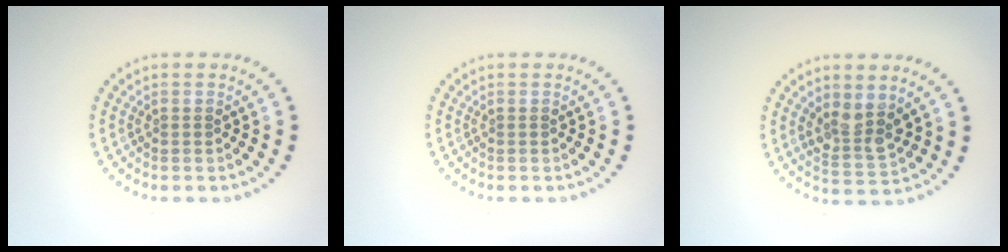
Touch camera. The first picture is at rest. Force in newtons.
{"total": 0.0}
{"total": 3.3, "press": 3.0, "slide": 1.2}